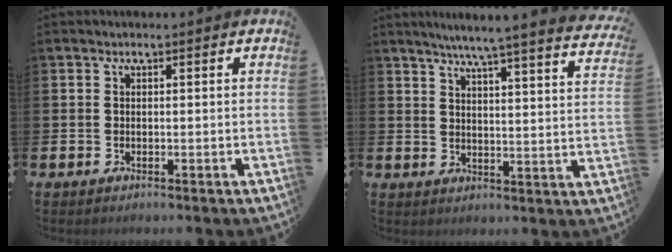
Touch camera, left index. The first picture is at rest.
{"total": 5.5, "force": [5.1, -0.6, 2.1], "torque": [-0.056, -0.039, 0.082]}